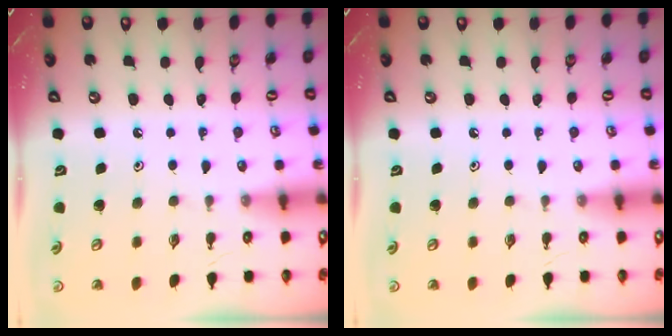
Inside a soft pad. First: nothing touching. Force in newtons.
{"total": 0.0}